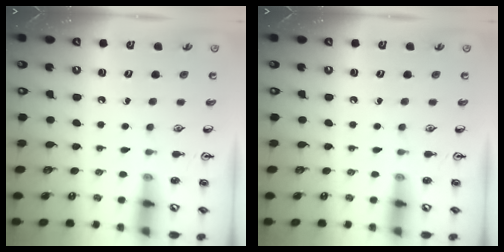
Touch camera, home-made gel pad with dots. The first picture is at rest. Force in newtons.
{"total": 0.0}